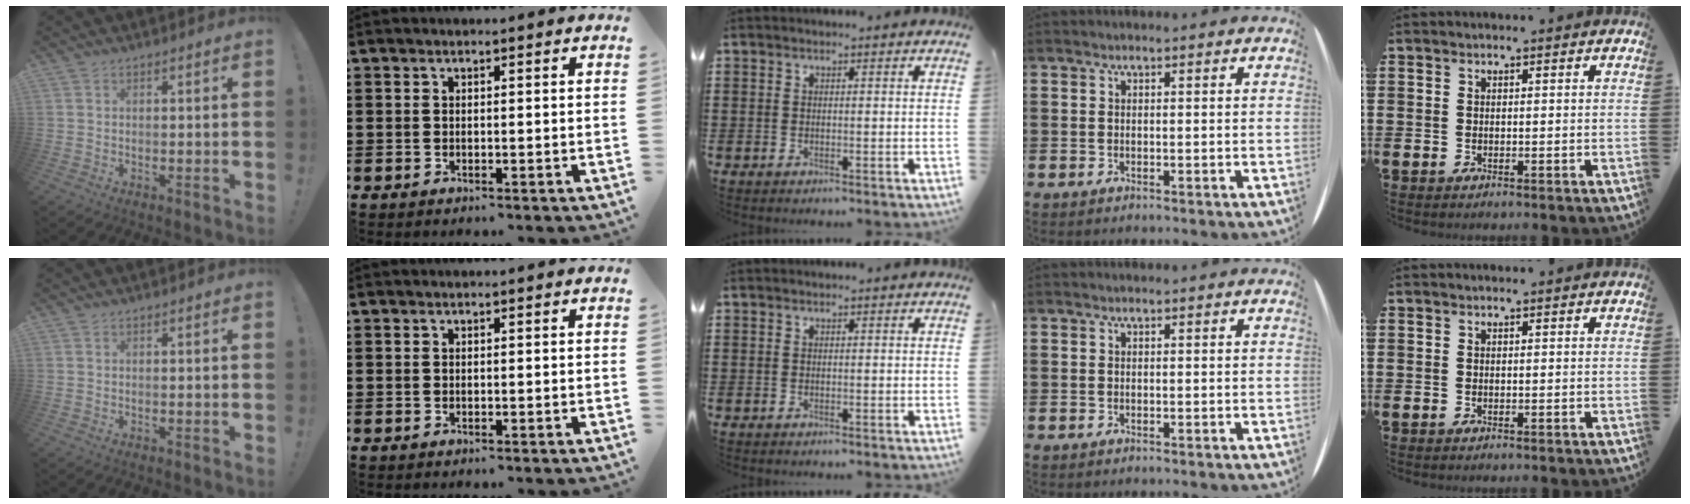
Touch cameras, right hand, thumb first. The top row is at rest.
{}